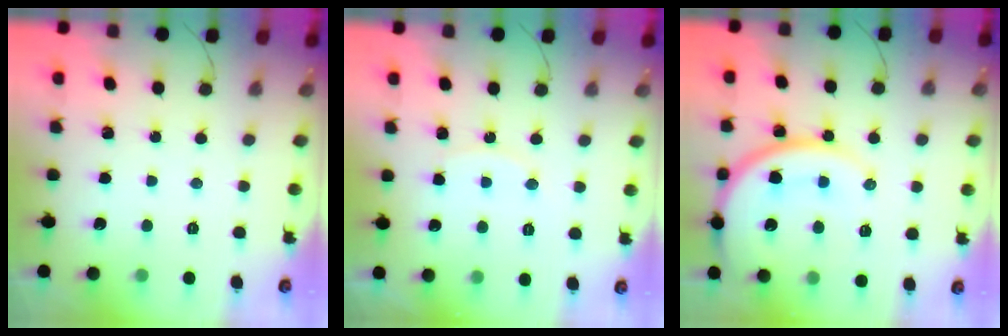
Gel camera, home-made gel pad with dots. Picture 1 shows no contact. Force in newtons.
{"total": 7.1, "press": 7.0, "slide": 0.6}
{"total": 18.7, "press": 18.5, "slide": 3.1}